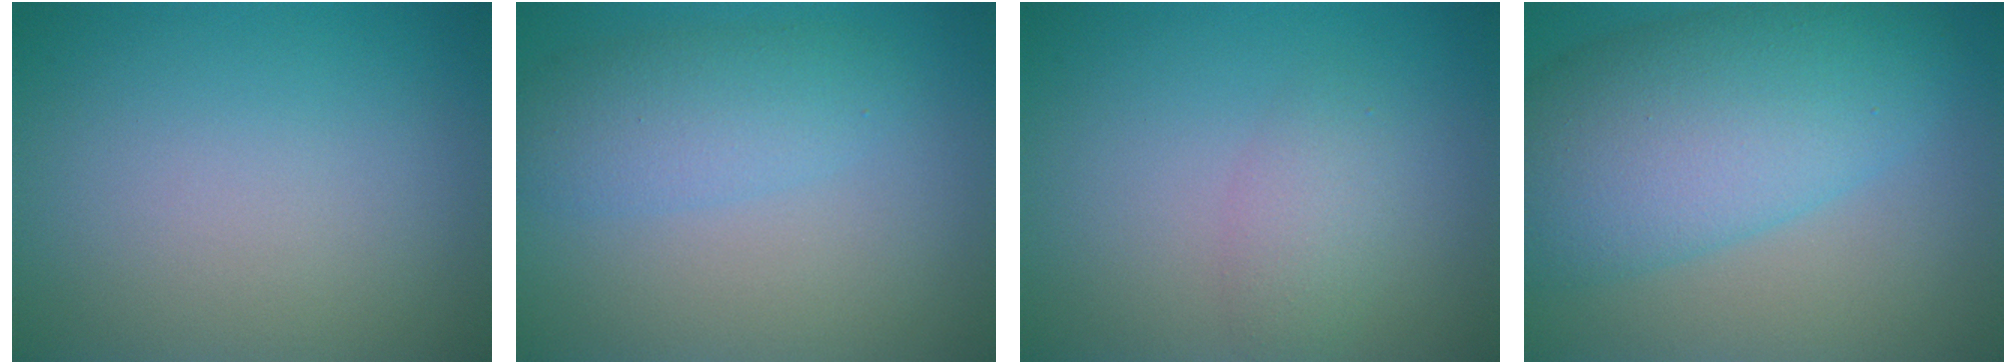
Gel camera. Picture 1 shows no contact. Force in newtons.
{"total": 2.2, "press": 2.2, "slide": 0.1}
{"total": 2.0, "press": 2.0, "slide": 0.1}
{"total": 9.9, "press": 9.9, "slide": 0.2}